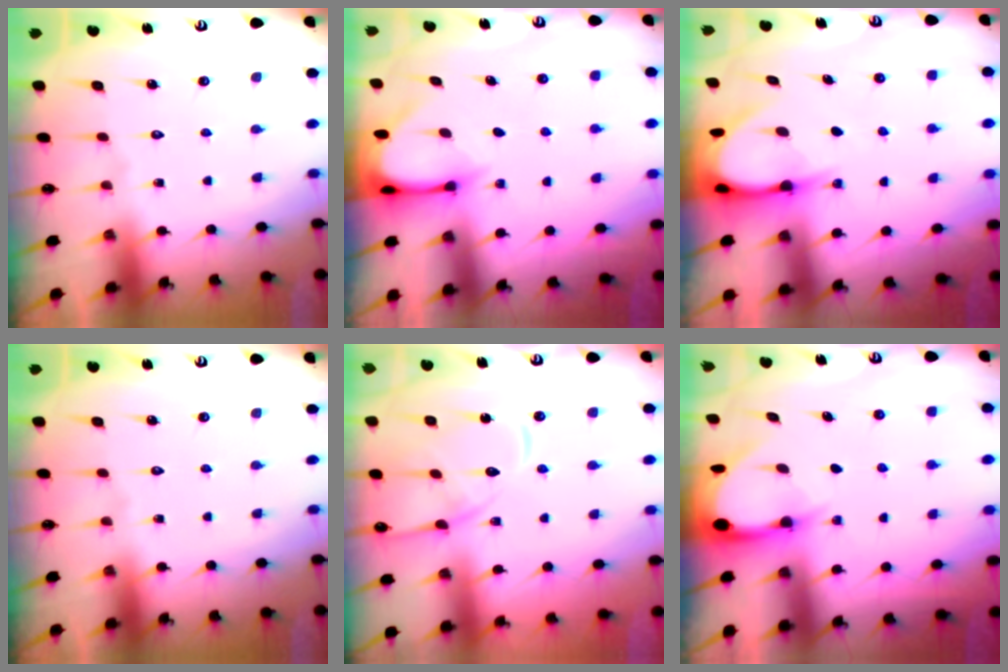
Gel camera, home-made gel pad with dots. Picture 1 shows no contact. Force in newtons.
{"total": 3.3, "press": 3.3, "slide": 0.3}
{"total": 5.9, "press": 5.9, "slide": 0.5}
{"total": 0.0}
{"total": 12.5, "press": 12.5, "slide": 1.1}
{"total": 3.3, "press": 3.3, "slide": 0.2}